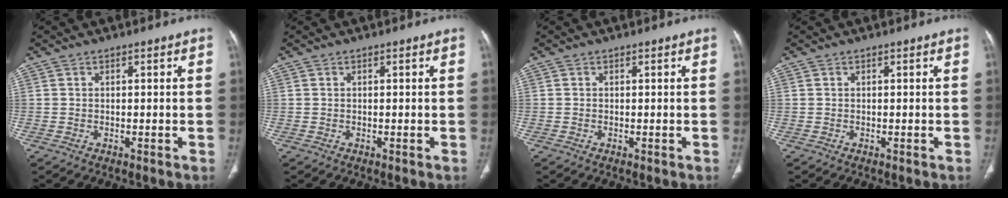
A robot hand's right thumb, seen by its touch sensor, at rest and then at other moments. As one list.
[{"total": 0.0}, {"total": 0.0}, {"total": 0.0}]